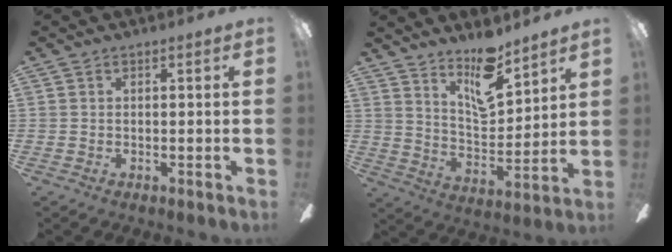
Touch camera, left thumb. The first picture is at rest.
{"total": 12.8, "force": [10.0, 4.3, 6.7], "torque": [-0.103, -0.066, 0.175]}